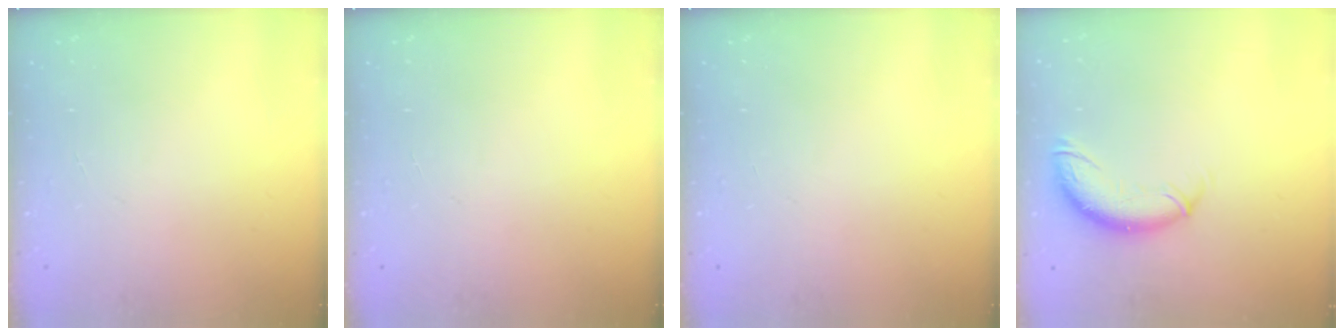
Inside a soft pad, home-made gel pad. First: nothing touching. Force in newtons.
{"total": 0.0}
{"total": 0.0}
{"total": 10.3, "press": 10.3, "slide": 1.2}